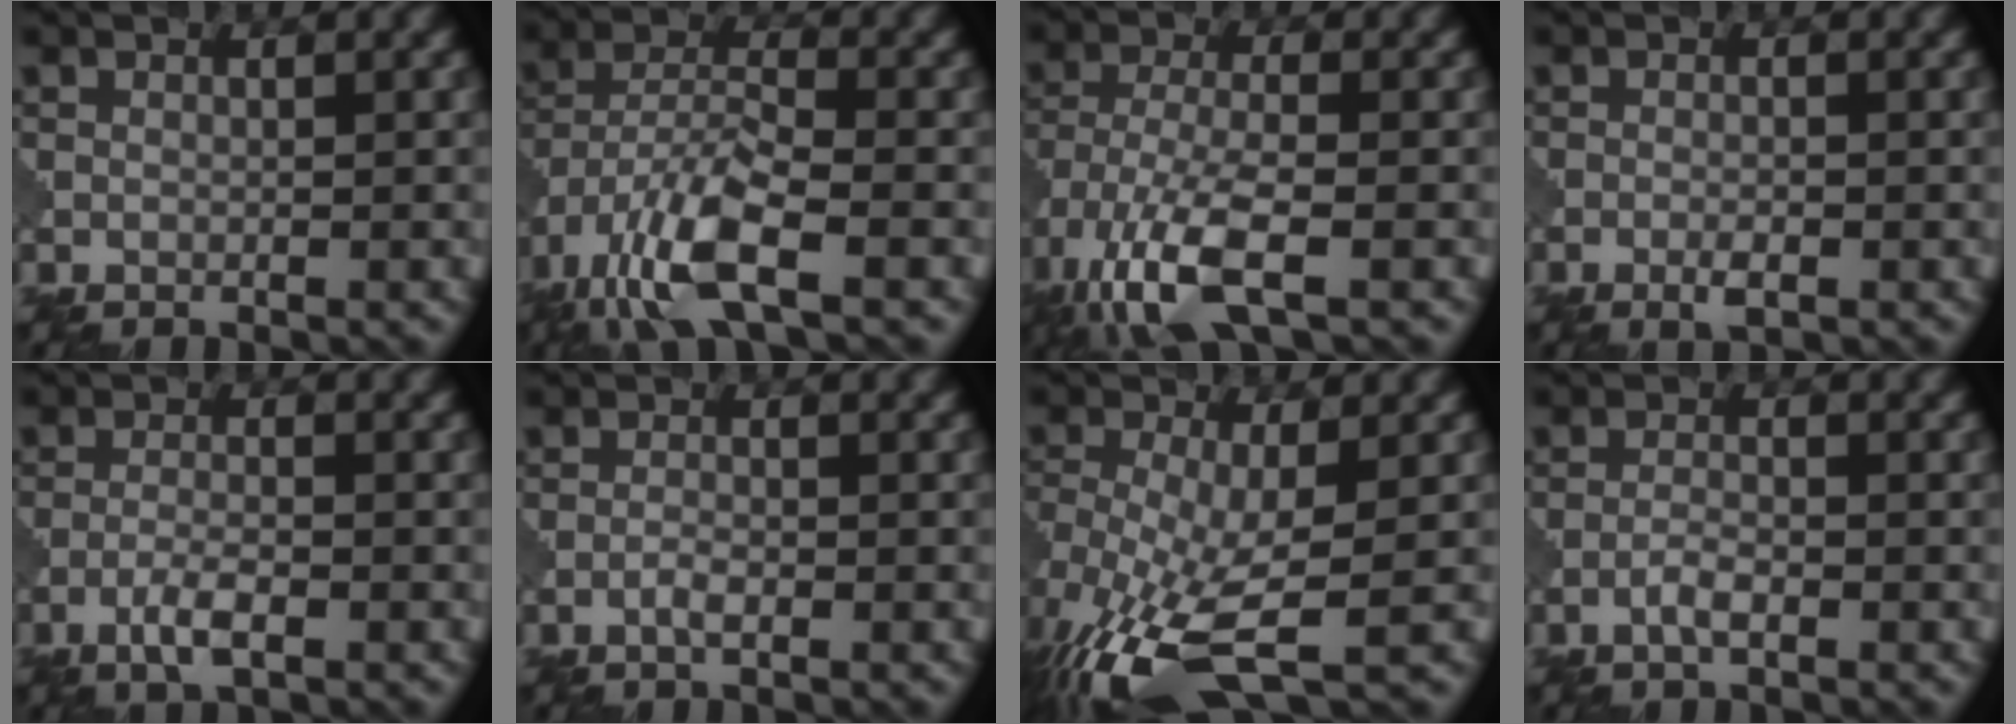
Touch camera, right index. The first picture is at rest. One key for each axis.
{"total": 8.6, "fx": -5.0, "fy": 2.6, "fz": 6.5, "tx": -0.130, "ty": -0.001, "tz": -0.106}
{"total": 8.8, "fx": -4.8, "fy": 3.2, "fz": 6.7, "tx": -0.153, "ty": -0.014, "tz": -0.097}
{"total": 1.5, "fx": -0.8, "fy": 0.4, "fz": 1.3, "tx": -0.025, "ty": -0.001, "tz": -0.016}
{"total": 2.6, "fx": -1.4, "fy": 0.6, "fz": 2.1, "tx": -0.045, "ty": 0.003, "tz": -0.031}
{"total": 1.1, "fx": -0.6, "fy": 0.2, "fz": 0.9, "tx": -0.020, "ty": 0.003, "tz": -0.014}
{"total": 9.6, "fx": -4.1, "fy": 3.9, "fz": 7.8, "tx": -0.171, "ty": -0.017, "tz": -0.079}
{"total": 1.6, "fx": -0.8, "fy": 0.3, "fz": 1.3, "tx": -0.026, "ty": 0.004, "tz": -0.021}